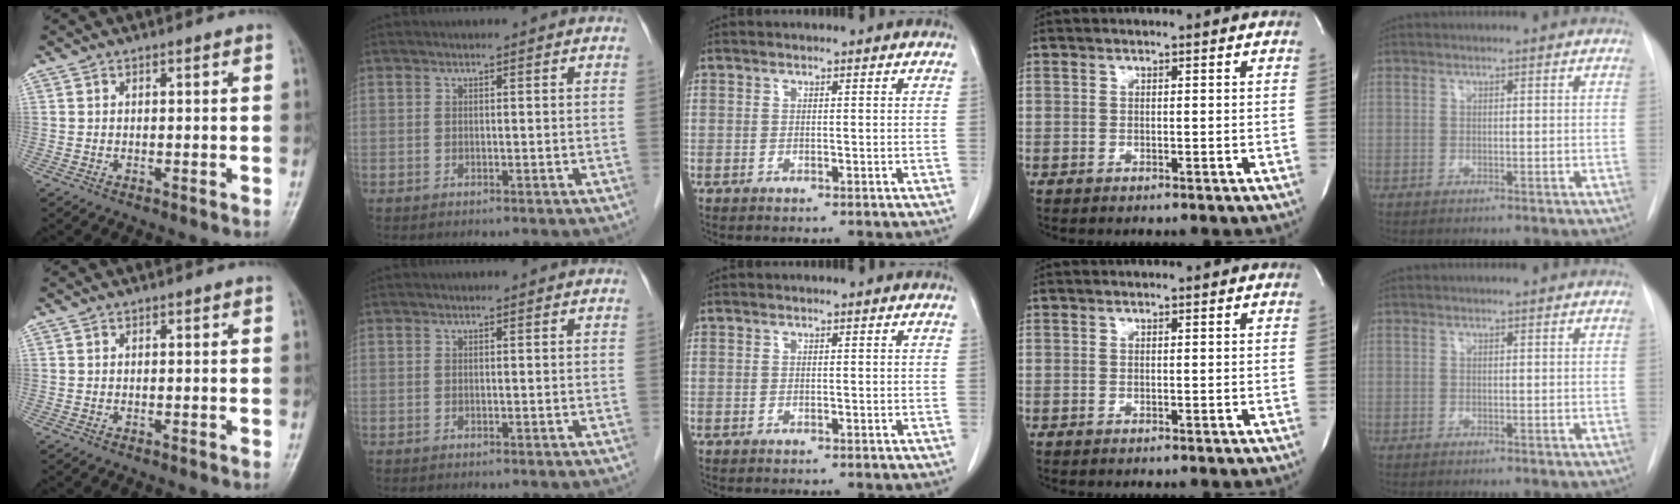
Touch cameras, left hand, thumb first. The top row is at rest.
{}